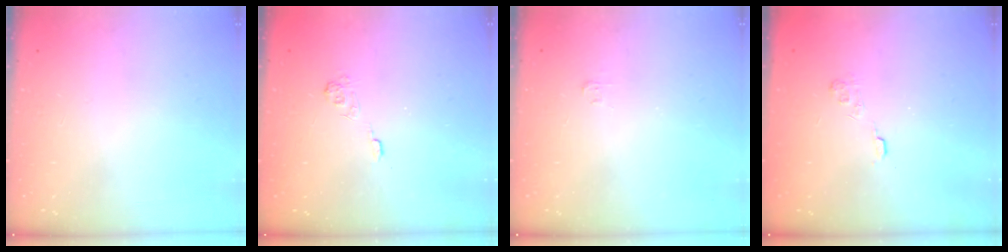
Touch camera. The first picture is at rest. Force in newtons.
{"total": 2.7, "press": 2.2, "slide": 1.5}
{"total": 3.0, "press": 3.0, "slide": 0.3}
{"total": 2.8, "press": 2.4, "slide": 1.5}